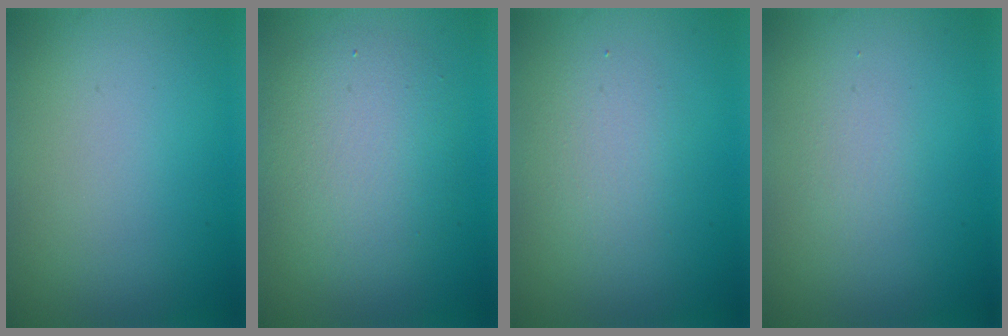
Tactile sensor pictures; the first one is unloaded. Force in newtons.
{"total": 5.1, "press": 5.1, "slide": 0.2}
{"total": 2.3, "press": 2.3, "slide": 0.2}
{"total": 1.0, "press": 1.0, "slide": 0.0}